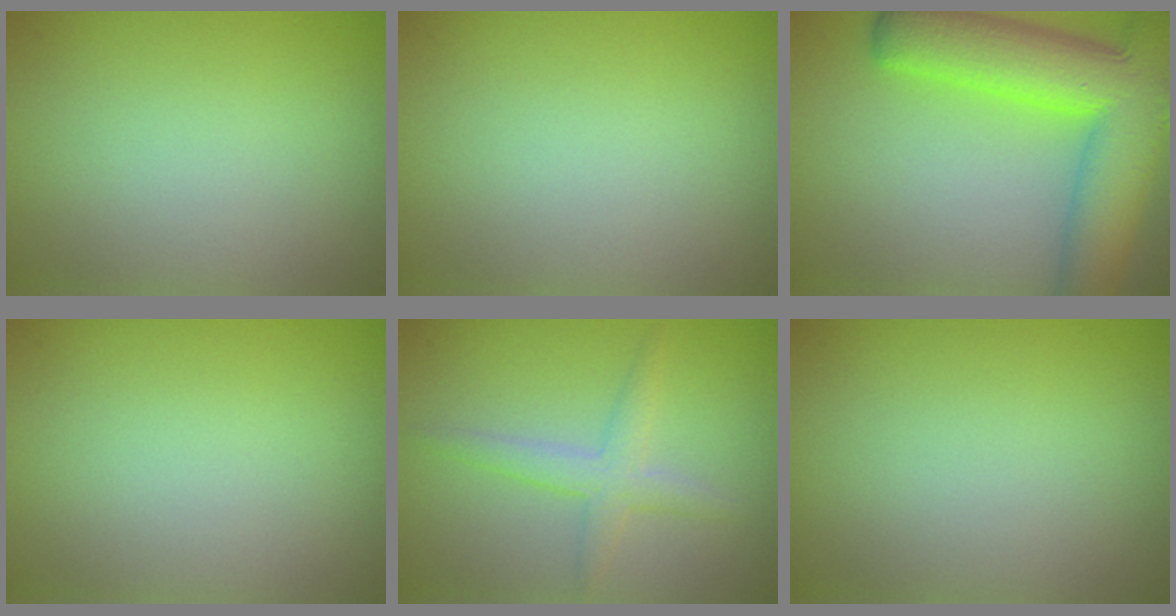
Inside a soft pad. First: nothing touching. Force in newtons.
{"total": 0.0}
{"total": 11.5, "press": 11.5, "slide": 0.6}
{"total": 0.0}
{"total": 2.5, "press": 2.5, "slide": 0.0}
{"total": 0.0}